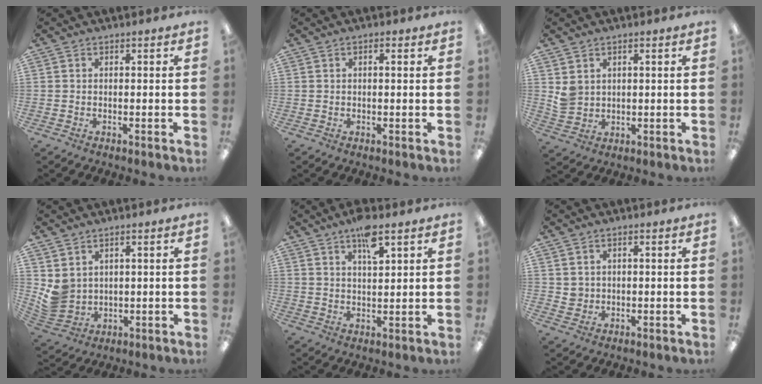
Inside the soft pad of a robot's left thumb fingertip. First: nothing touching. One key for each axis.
{"total": 0.8, "fx": 0.3, "fy": 0.2, "fz": 0.7, "tx": -0.008, "ty": -0.001, "tz": 0.004}
{"total": 3.5, "fx": 1.7, "fy": 2.9, "fz": 1.1, "tx": -0.018, "ty": -0.004, "tz": 0.033}
{"total": 5.1, "fx": 2.0, "fy": 4.4, "fz": 1.5, "tx": -0.038, "ty": -0.014, "tz": 0.042}
{"total": 6.6, "fx": 4.3, "fy": 1.9, "fz": 4.6, "tx": -0.069, "ty": -0.021, "tz": 0.070}
{"total": 2.2, "fx": 0.7, "fy": 2.0, "fz": 0.1, "tx": -0.004, "ty": 0.002, "tz": 0.013}